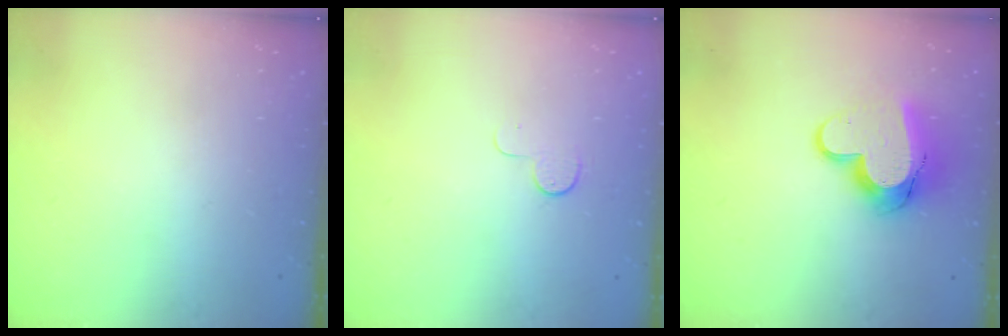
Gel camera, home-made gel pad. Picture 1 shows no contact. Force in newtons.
{"total": 4.6, "press": 4.6, "slide": 0.4}
{"total": 13.7, "press": 13.7, "slide": 1.3}